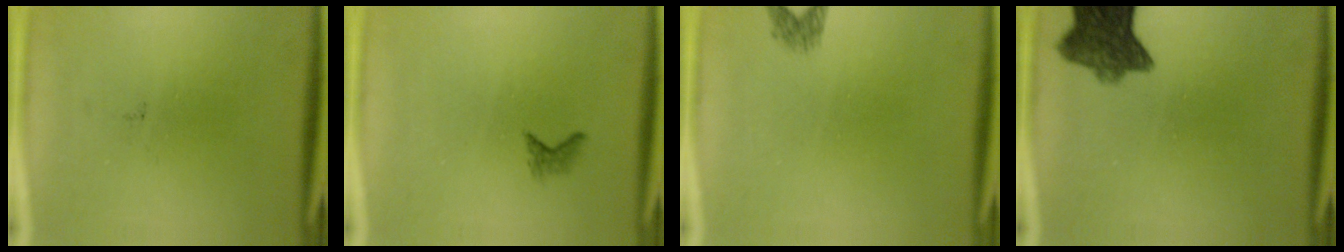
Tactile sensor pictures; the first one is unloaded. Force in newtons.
{"total": 1.0}
{"total": 1.3}
{"total": 8.6}